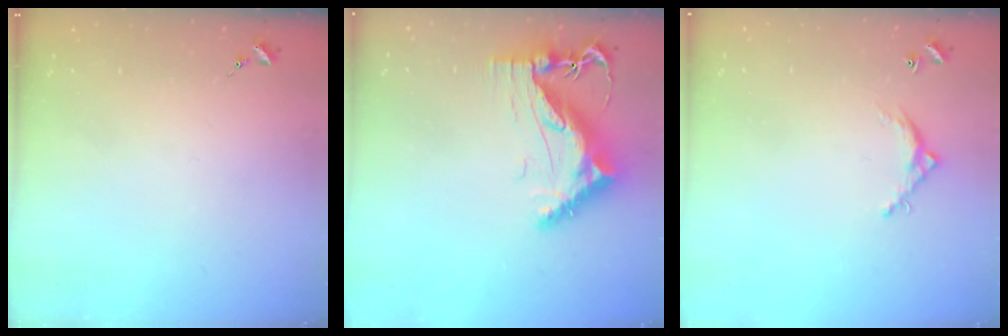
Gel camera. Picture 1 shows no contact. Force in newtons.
{"total": 11.9, "press": 11.9, "slide": 1.0}
{"total": 6.0, "press": 6.0, "slide": 0.3}